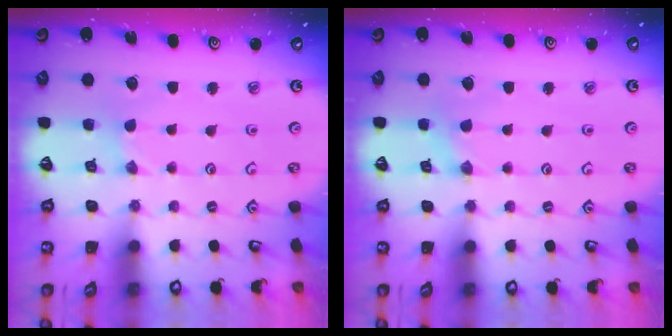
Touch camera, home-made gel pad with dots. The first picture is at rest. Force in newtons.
{"total": 0.5, "press": 0.5, "slide": 0.2}